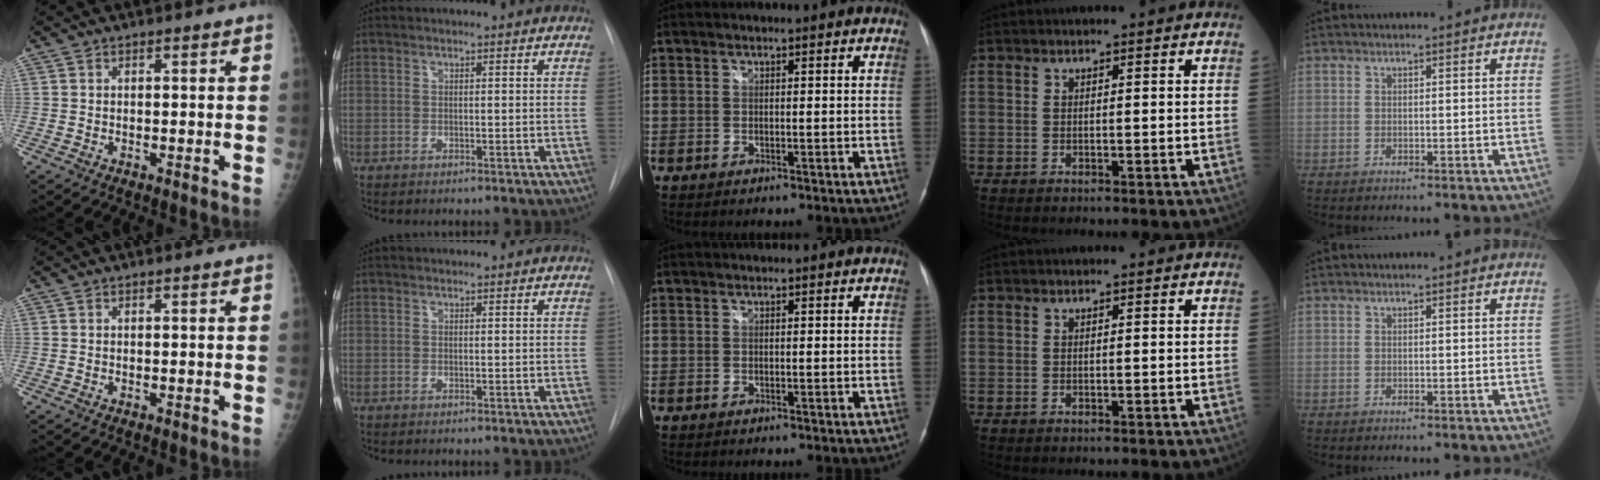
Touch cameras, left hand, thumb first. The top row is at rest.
{}